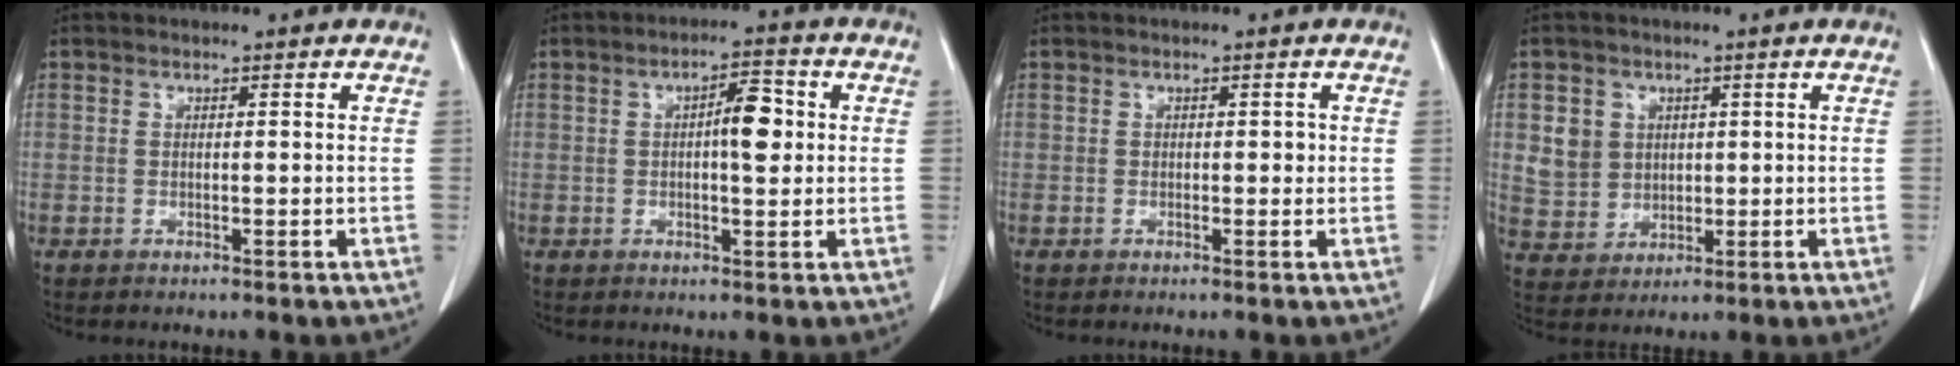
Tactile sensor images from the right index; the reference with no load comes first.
{"total": 5.2, "force": [0.6, 1.5, 4.9], "torque": [-0.076, 0.009, 0.007]}
{"total": 1.0, "force": [0.1, 0.6, 0.8], "torque": [-0.008, 0.006, 0.000]}
{"total": 5.8, "force": [1.8, 5.4, 1.4], "torque": [-0.031, 0.014, 0.044]}